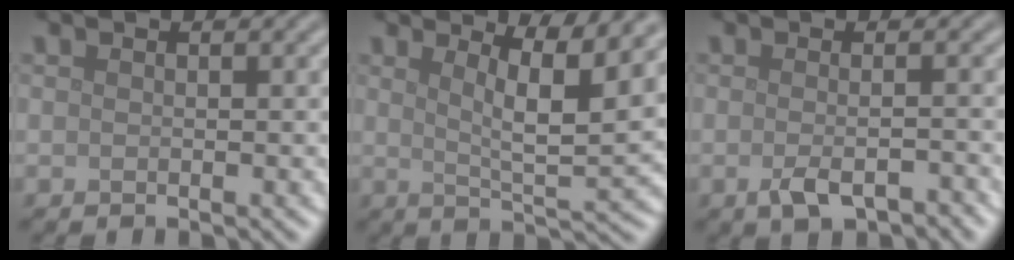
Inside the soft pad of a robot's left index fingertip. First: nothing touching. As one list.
[{"total": 6.6, "force": [3.1, 1.4, 5.6], "torque": [-0.078, -0.003, 0.052]}, {"total": 2.9, "force": [-1.4, 0.9, 2.4], "torque": [-0.046, -0.006, -0.026]}]